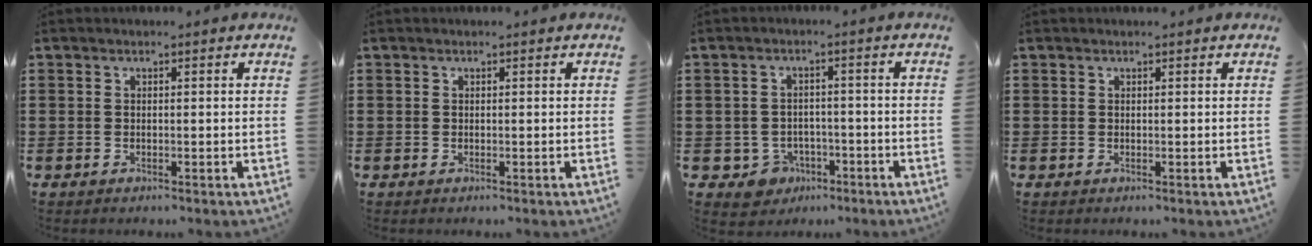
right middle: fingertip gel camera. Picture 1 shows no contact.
{"total": 0.0}
{"total": 3.6, "force": [-2.4, 2.6, 0.8], "torque": [-0.033, 0.000, -0.049]}
{"total": 0.0}